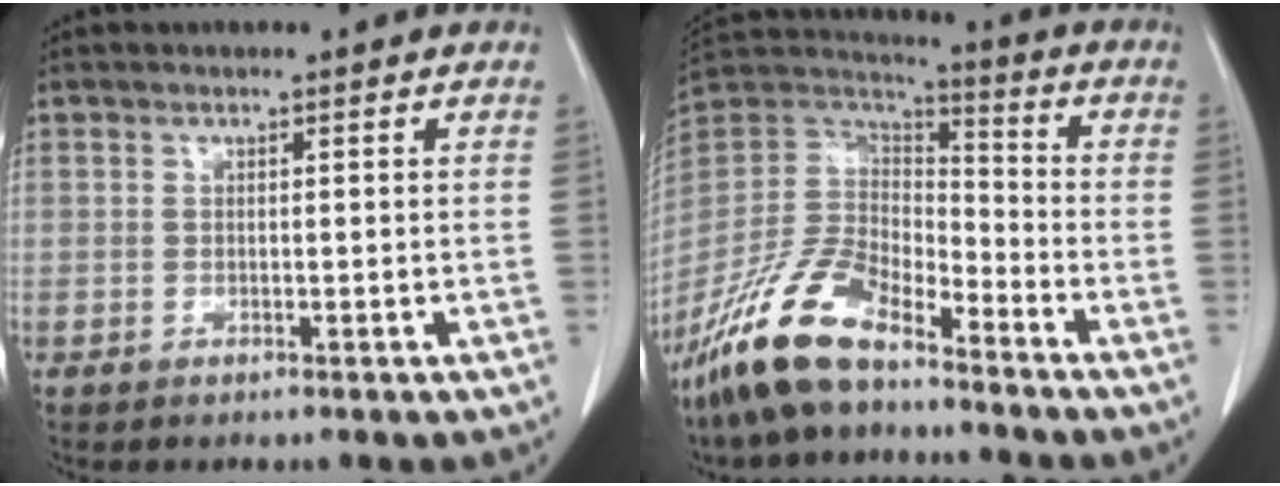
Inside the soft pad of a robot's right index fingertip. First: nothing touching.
{"total": 15.3, "force": [-11.3, 5.3, 8.9], "torque": [-0.186, 0.005, -0.220]}